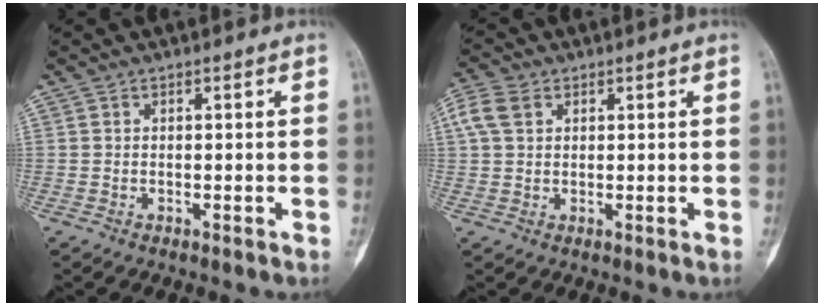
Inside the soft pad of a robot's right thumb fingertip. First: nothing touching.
{"total": 4.8, "force": [1.8, 3.4, 2.9], "torque": [-0.068, 0.011, 0.036]}